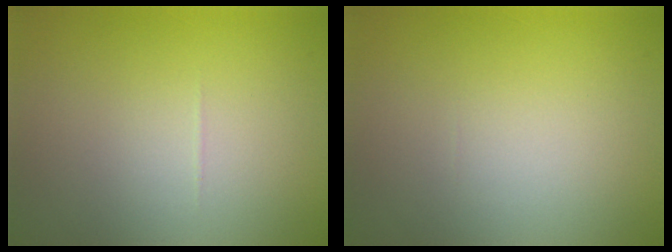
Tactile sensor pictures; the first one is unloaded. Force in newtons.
{"total": 0.0}